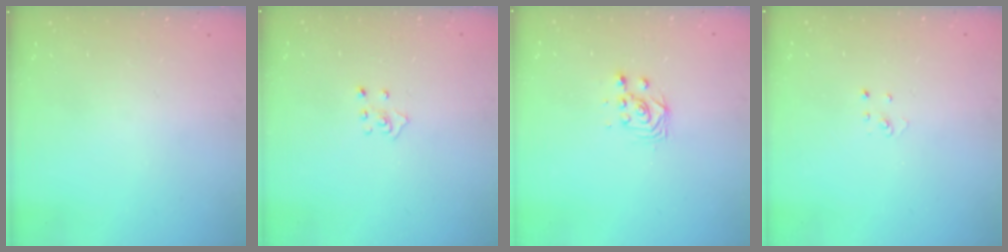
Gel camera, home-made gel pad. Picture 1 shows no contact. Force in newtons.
{"total": 3.7, "press": 3.6, "slide": 0.4}
{"total": 3.0, "press": 3.0, "slide": 0.2}
{"total": 1.9, "press": 1.9, "slide": 0.2}